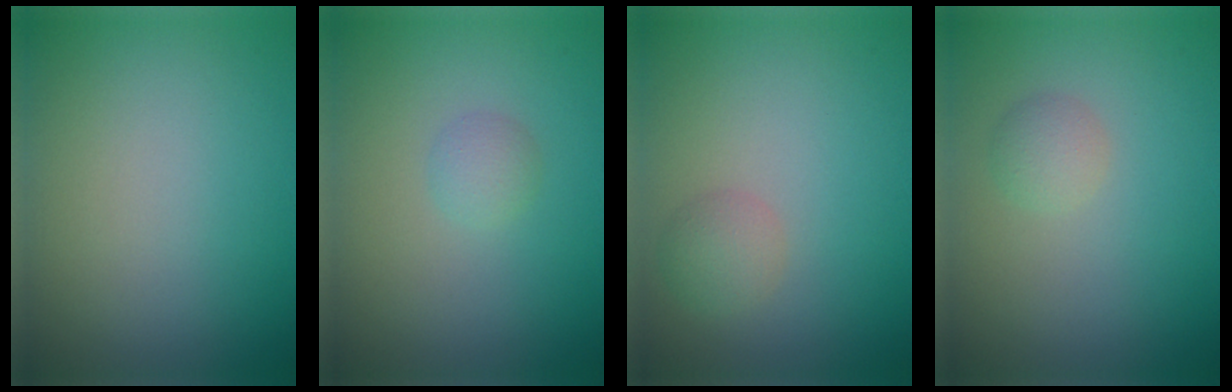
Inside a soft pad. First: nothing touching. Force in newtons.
{"total": 1.3, "press": 1.3, "slide": 0.1}
{"total": 1.7, "press": 1.7, "slide": 0.1}
{"total": 1.4, "press": 1.4, "slide": 0.1}